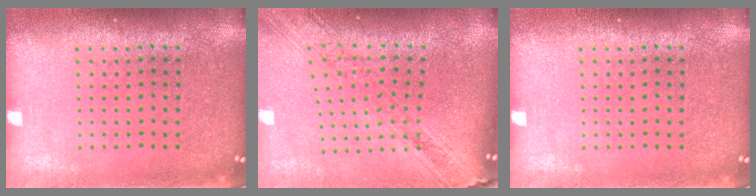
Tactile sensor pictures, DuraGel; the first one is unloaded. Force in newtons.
{"total": 1.6, "press": 1.5, "slide": 0.6}
{"total": 0.0}